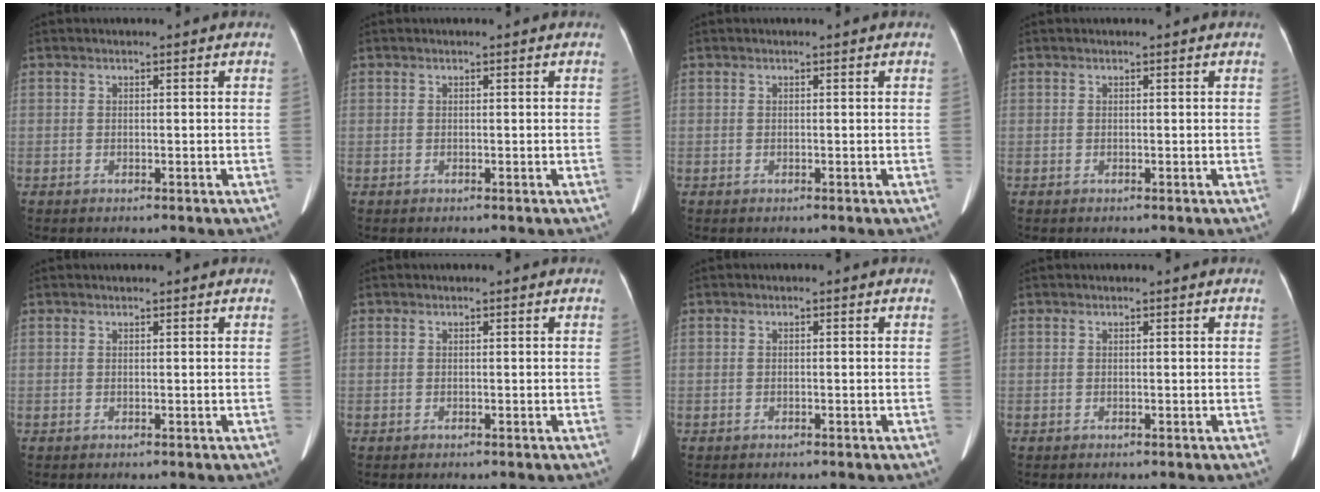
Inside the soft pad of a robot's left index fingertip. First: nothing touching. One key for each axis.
{"total": 0.0}
{"total": 0.0}
{"total": 0.0}
{"total": 1.2, "fx": 1.1, "fy": 0.0, "fz": 0.4, "tx": -0.010, "ty": 0.014, "tz": 0.018}
{"total": 0.0}
{"total": 0.0}
{"total": 0.8, "fx": 0.8, "fy": 0.0, "fz": 0.3, "tx": -0.009, "ty": 0.014, "tz": 0.012}